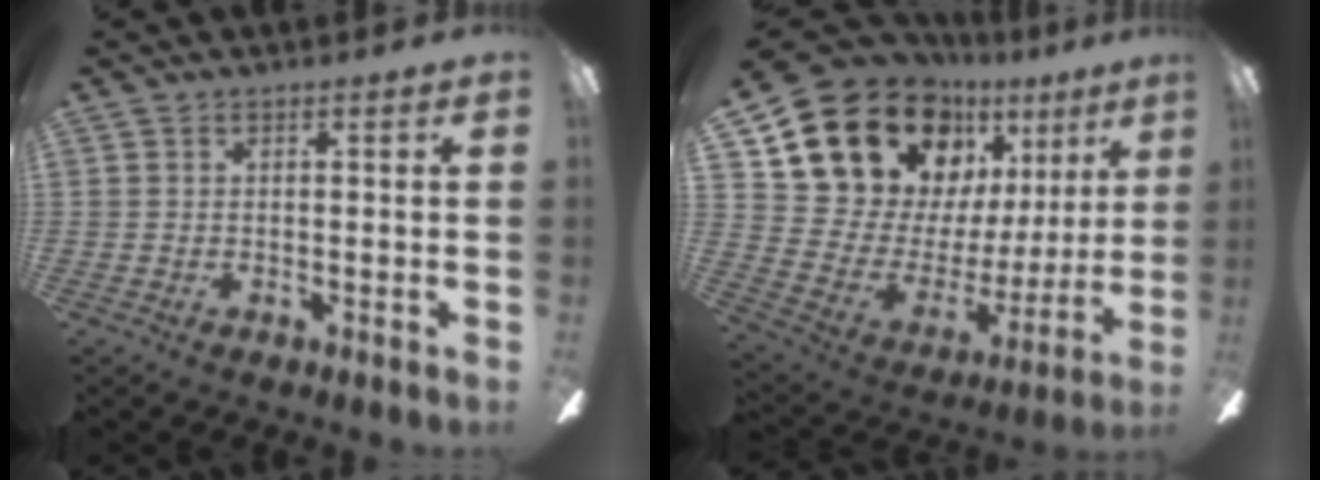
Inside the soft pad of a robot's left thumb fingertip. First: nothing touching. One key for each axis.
{"total": 17.7, "fx": 13.0, "fy": 10.3, "fz": 6.1, "tx": -0.120, "ty": -0.104, "tz": 0.252}